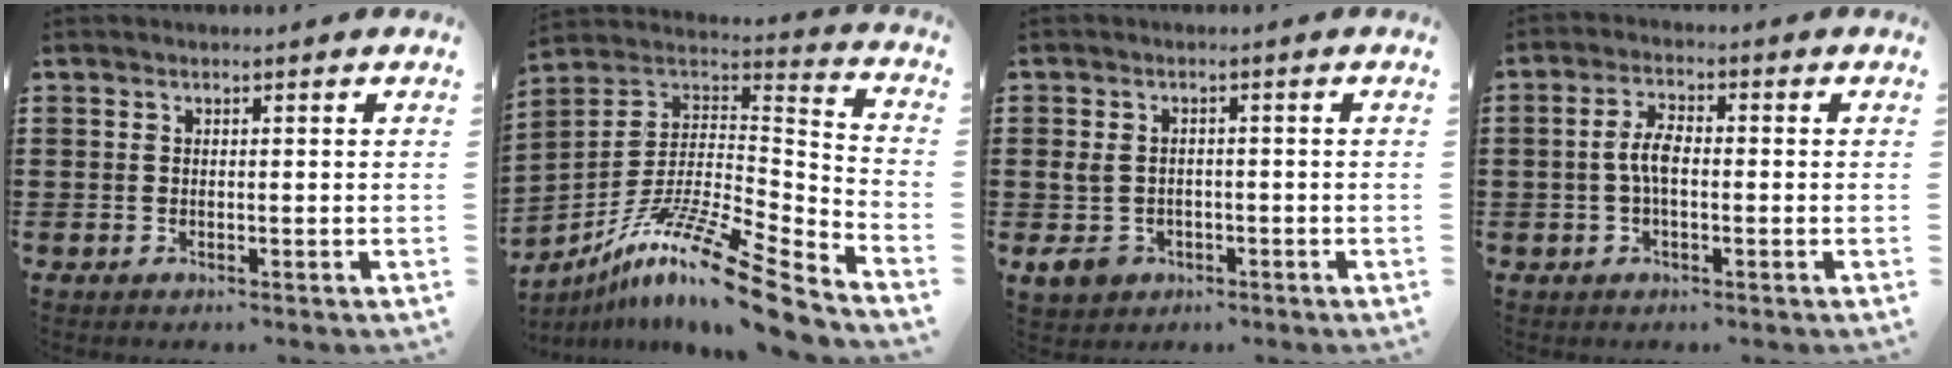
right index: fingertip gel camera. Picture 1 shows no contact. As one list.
[{"total": 14.7, "force": [-10.4, 1.6, 10.3], "torque": [-0.188, 0.017, -0.193]}, {"total": 3.9, "force": [-1.2, 2.9, 2.3], "torque": [-0.078, -0.007, -0.031]}, {"total": 4.2, "force": [-0.5, 1.7, 3.8], "torque": [-0.085, 0.001, -0.015]}]